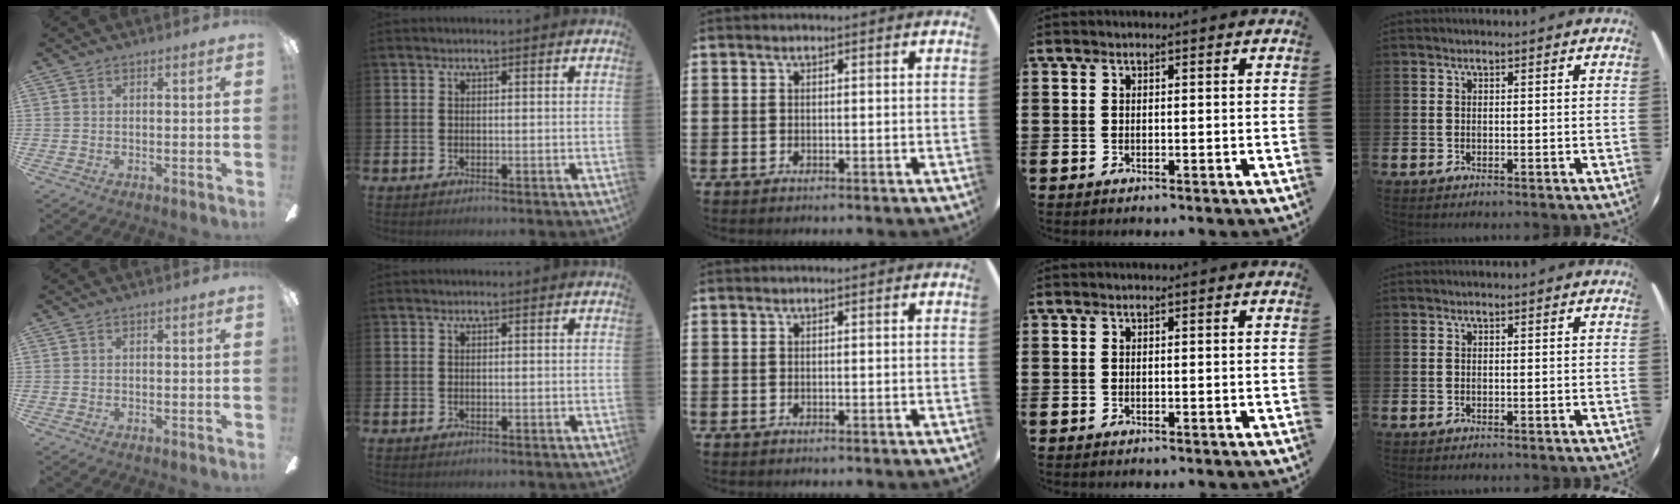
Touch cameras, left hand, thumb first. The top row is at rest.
{}